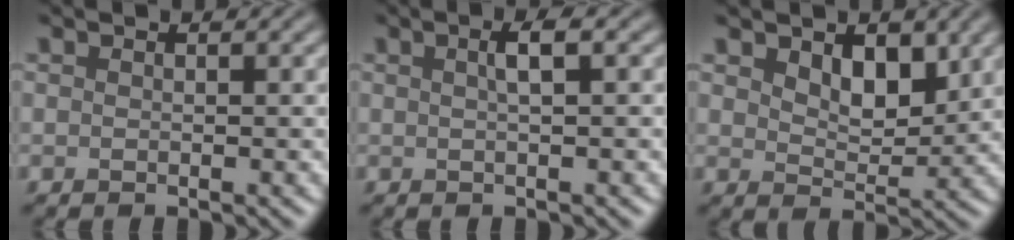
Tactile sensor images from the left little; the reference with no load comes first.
{"total": 1.7, "force": [0.5, 0.2, 1.7], "torque": [-0.030, 0.008, 0.005]}
{"total": 3.4, "force": [1.6, 1.9, 2.2], "torque": [-0.046, -0.011, 0.021]}